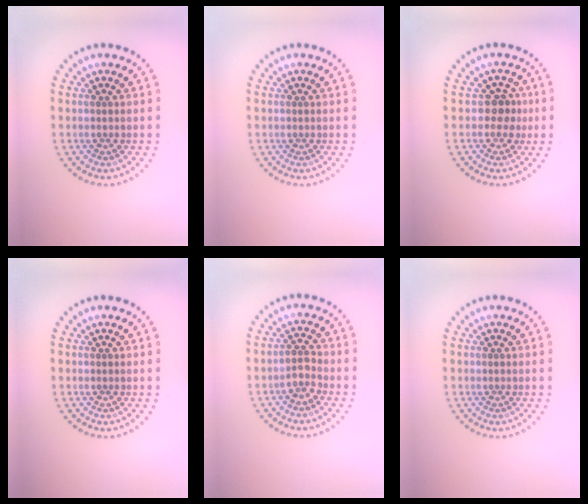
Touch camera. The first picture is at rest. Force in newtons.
{"total": 0.0}
{"total": 2.0, "press": 1.7, "slide": 1.0}
{"total": 0.0}
{"total": 1.6, "press": 1.4, "slide": 0.7}
{"total": 0.0}